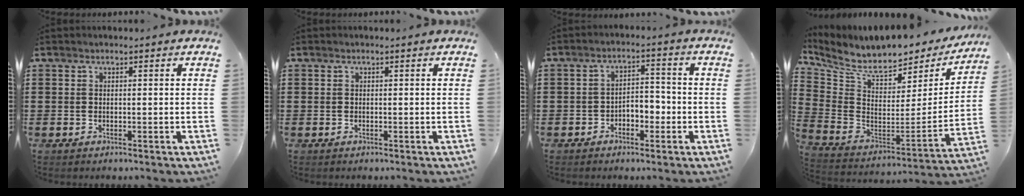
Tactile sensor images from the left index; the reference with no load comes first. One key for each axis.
{"total": 0.0}
{"total": 3.1, "fx": -2.0, "fy": 1.7, "fz": 1.6, "tx": -0.033, "ty": 0.007, "tz": -0.043}
{"total": 7.5, "fx": 6.2, "fy": 2.1, "fz": 3.6, "tx": -0.096, "ty": -0.054, "tz": 0.103}